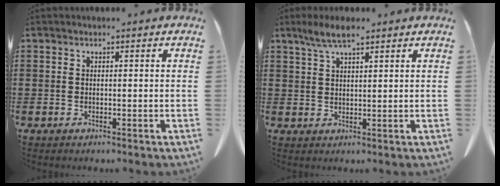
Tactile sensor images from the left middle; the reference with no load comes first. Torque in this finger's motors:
{"motor_torque": [1.29, 0.85, 0.15, 0.06]}